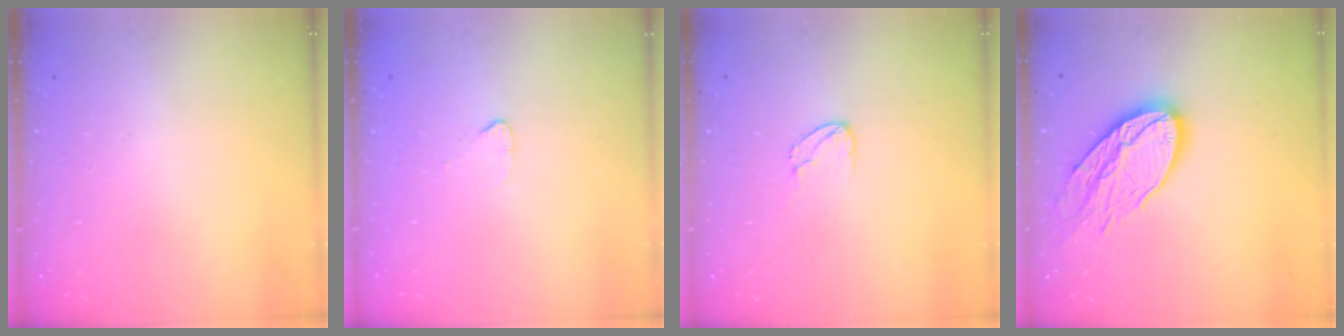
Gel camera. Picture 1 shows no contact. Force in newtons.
{"total": 2.5, "press": 2.5, "slide": 0.2}
{"total": 5.8, "press": 5.8, "slide": 0.4}
{"total": 17.7, "press": 17.6, "slide": 1.7}